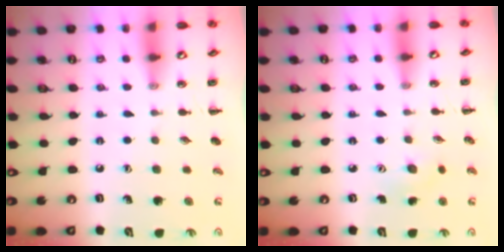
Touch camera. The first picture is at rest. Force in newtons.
{"total": 3.5, "press": 3.4, "slide": 0.9}